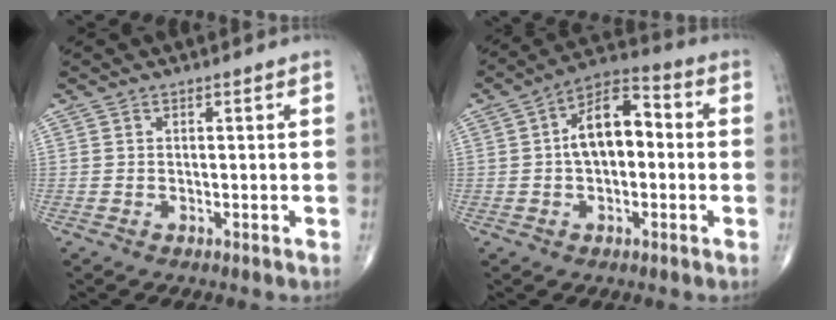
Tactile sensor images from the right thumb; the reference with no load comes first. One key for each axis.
{"total": 10.9, "fx": 0.4, "fy": 6.2, "fz": 8.9, "tx": -0.137, "ty": 0.036, "tz": -0.006}